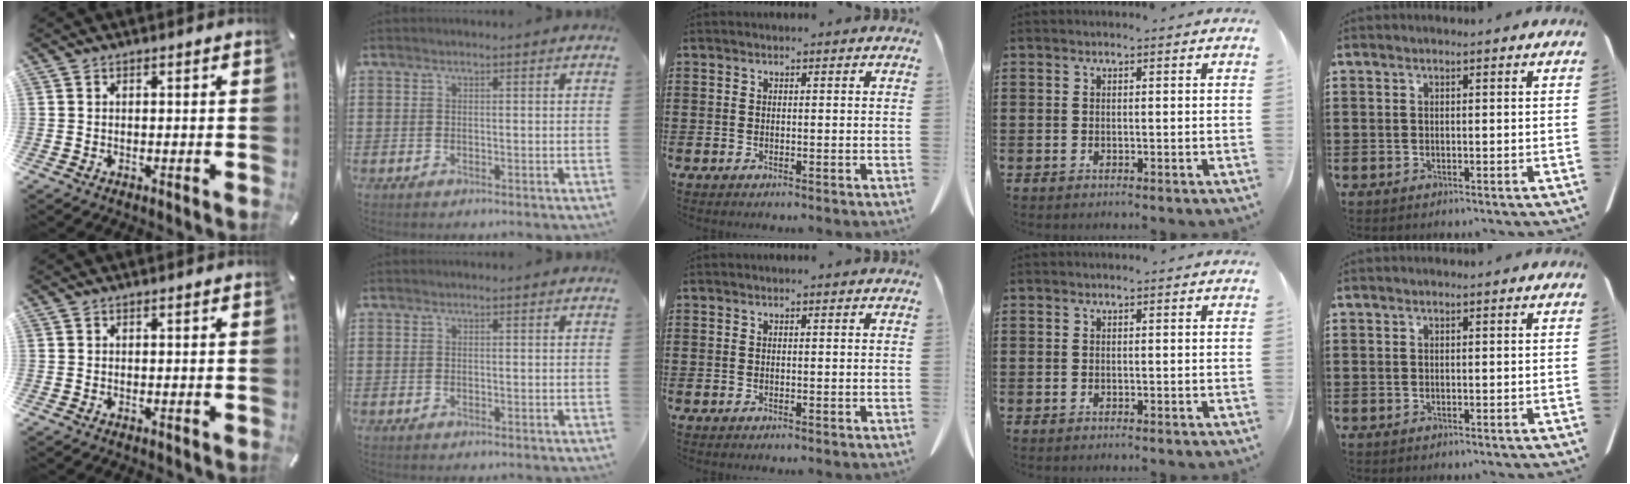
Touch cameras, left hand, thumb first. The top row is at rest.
{}